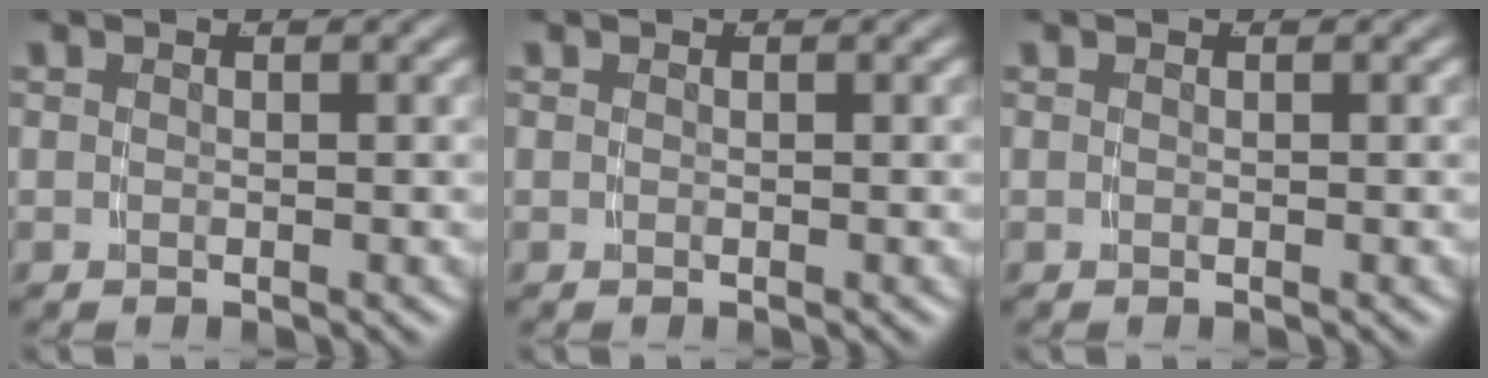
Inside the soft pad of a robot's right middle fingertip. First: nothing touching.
{"total": 0.0}
{"total": 0.0}